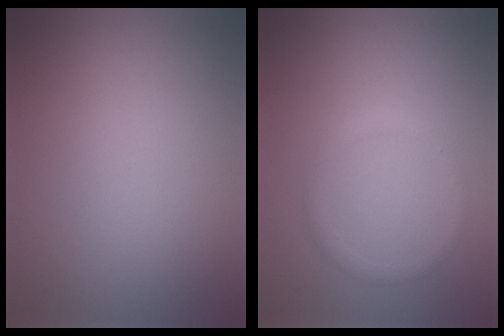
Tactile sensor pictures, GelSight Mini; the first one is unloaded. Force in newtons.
{"total": 1.2, "press": 1.2, "slide": 0.1}